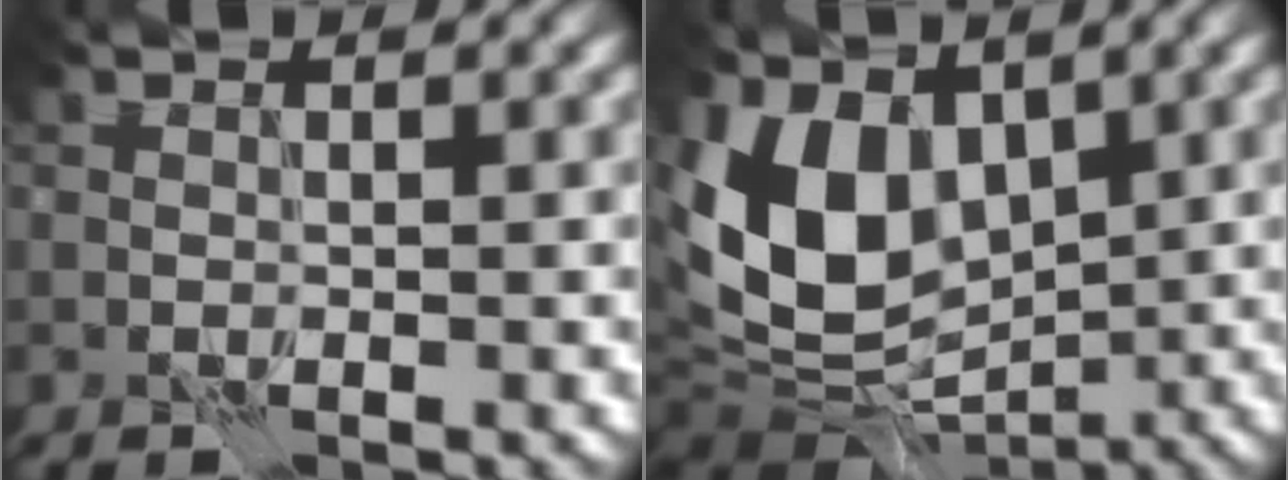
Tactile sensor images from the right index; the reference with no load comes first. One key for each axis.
{"total": 8.6, "fx": 0.0, "fy": 6.1, "fz": 6.1, "tx": -0.116, "ty": -0.011, "tz": -0.014}